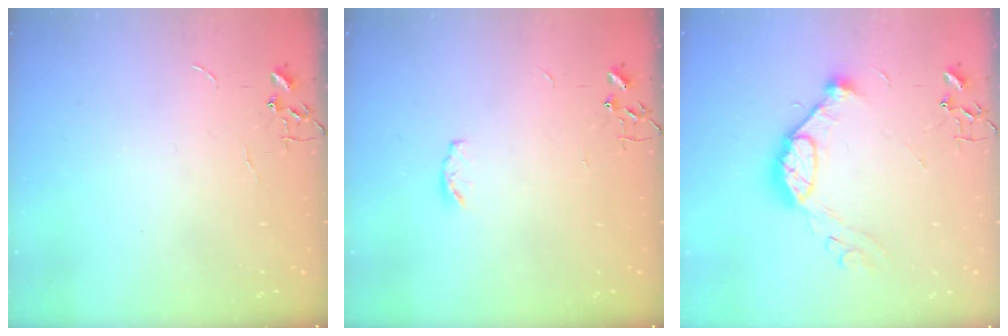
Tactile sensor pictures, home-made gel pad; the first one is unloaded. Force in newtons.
{"total": 3.5, "press": 3.4, "slide": 0.5}
{"total": 12.9, "press": 12.8, "slide": 1.2}